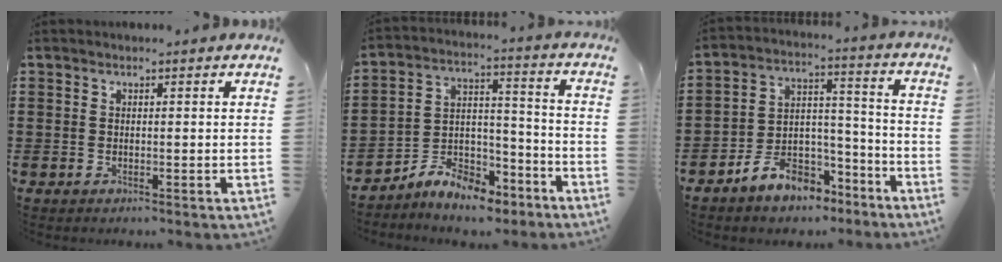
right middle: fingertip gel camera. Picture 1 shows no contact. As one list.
[{"total": 8.1, "force": [-7.4, 2.7, 2.2], "torque": [-0.039, 0.022, -0.140]}, {"total": 6.7, "force": [-5.8, 2.9, 1.3], "torque": [-0.026, 0.020, -0.112]}]